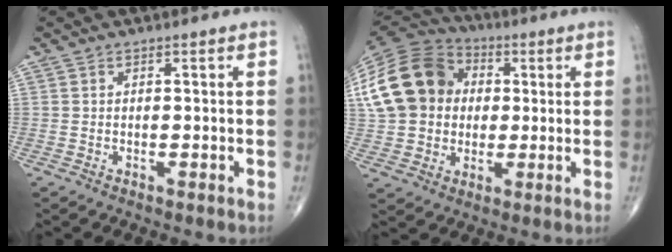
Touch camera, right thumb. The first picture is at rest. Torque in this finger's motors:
{"motor_torque": [0.02, 2.67, 1.39, 0.14, 0.20]}